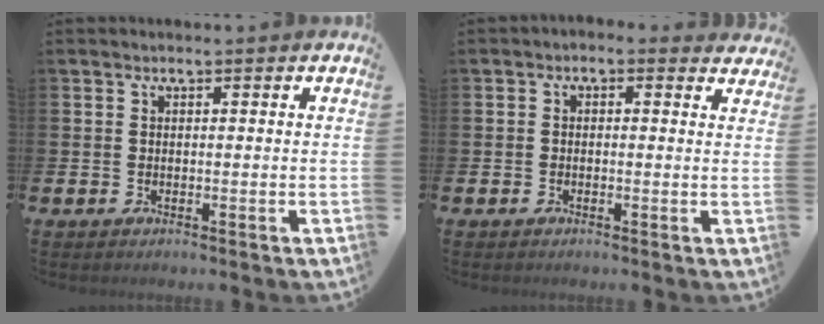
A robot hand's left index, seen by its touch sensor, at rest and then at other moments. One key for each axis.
{"total": 0.6, "fx": -0.2, "fy": 0.5, "fz": 0.3, "tx": -0.008, "ty": 0.006, "tz": -0.004}